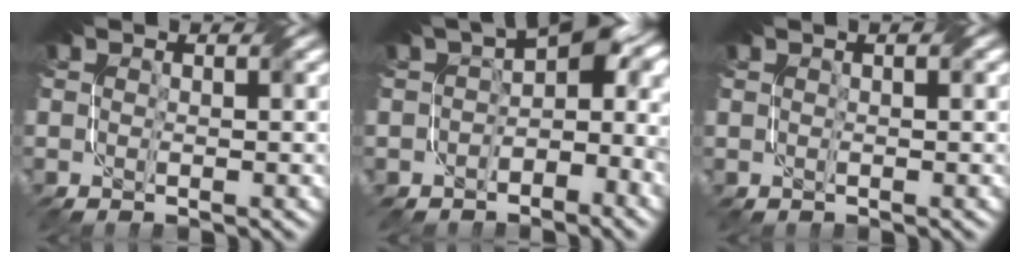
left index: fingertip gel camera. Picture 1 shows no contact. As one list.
[{"total": 5.9, "force": [-0.8, 3.9, 4.3], "torque": [-0.045, 0.017, -0.029]}, {"total": 0.7, "force": [0.7, -0.1, 0.0], "torque": [-0.003, 0.004, 0.006]}]